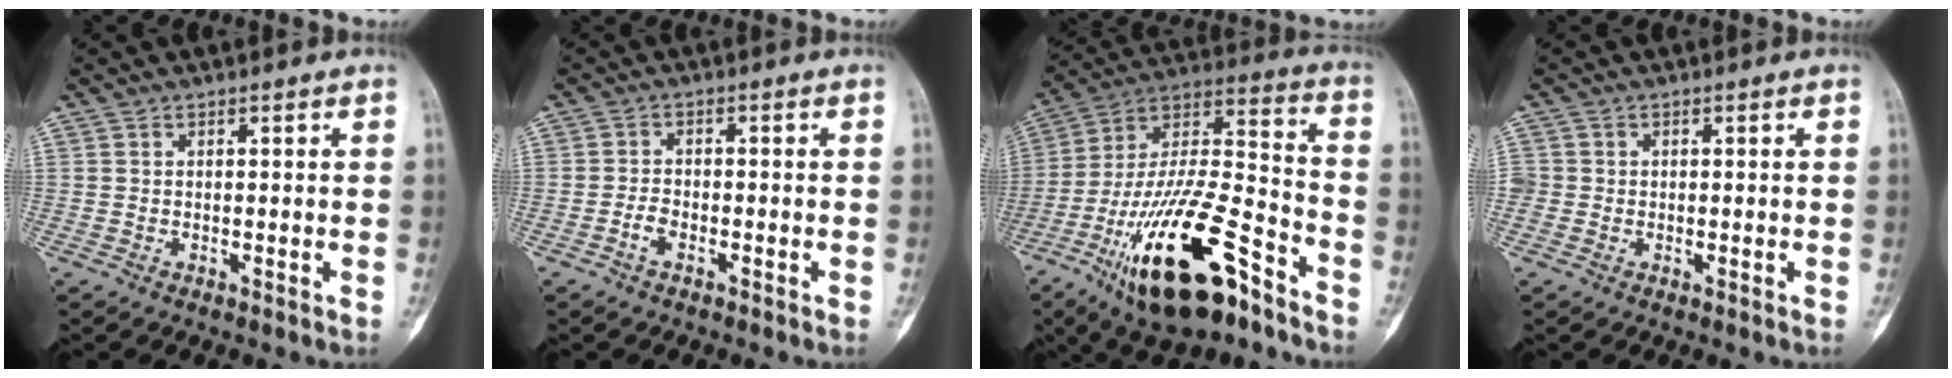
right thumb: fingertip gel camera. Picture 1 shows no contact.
{"total": 2.3, "force": [-1.3, 1.3, 1.5], "torque": [-0.028, 0.010, -0.027]}
{"total": 25.8, "force": [-14.3, 9.1, 19.5], "torque": [-0.361, 0.073, -0.246]}
{"total": 2.0, "force": [0.0, 1.9, 0.5], "torque": [0.001, 0.004, 0.000]}